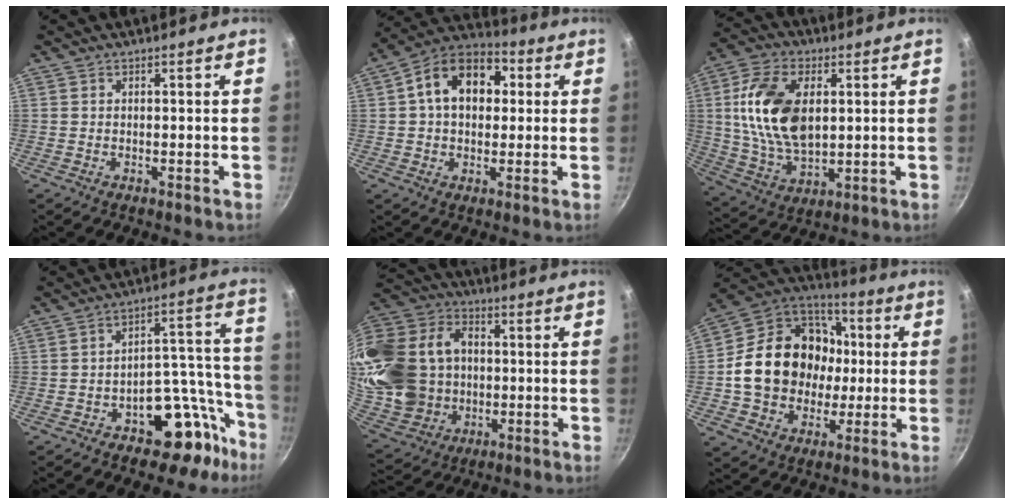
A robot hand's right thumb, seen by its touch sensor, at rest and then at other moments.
{"total": 14.7, "force": [2.9, 10.2, 10.1], "torque": [-0.127, 0.026, 0.025]}
{"total": 17.6, "force": [3.1, 10.5, 13.8], "torque": [-0.247, -0.007, 0.062]}
{"total": 15.3, "force": [-8.5, 9.9, 7.9], "torque": [-0.010, 0.094, -0.109]}
{"total": 27.5, "force": [1.0, 21.8, 16.8], "torque": [-0.347, 0.034, 0.037]}
{"total": 23.0, "force": [0.3, 18.9, 13.0], "torque": [-0.205, 0.040, 0.011]}